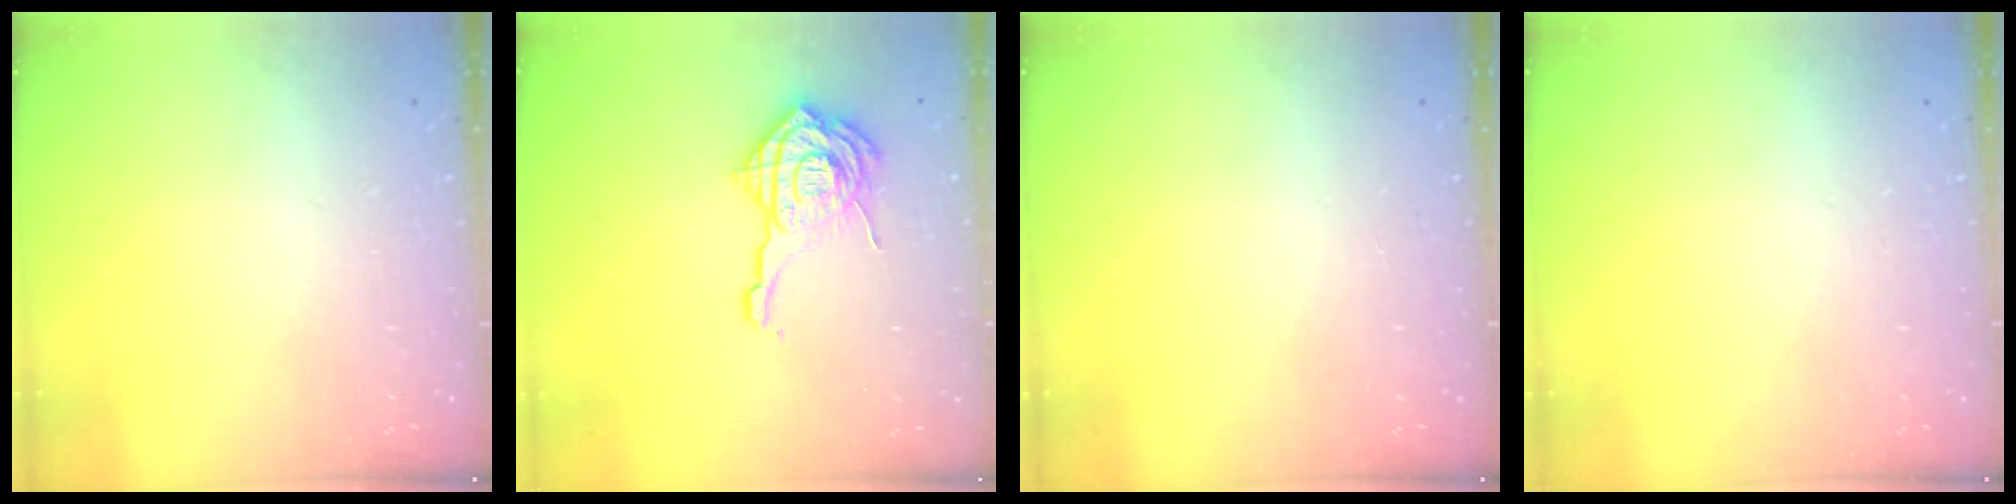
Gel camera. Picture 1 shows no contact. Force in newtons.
{"total": 16.7, "press": 16.6, "slide": 1.5}
{"total": 0.0}
{"total": 0.0}